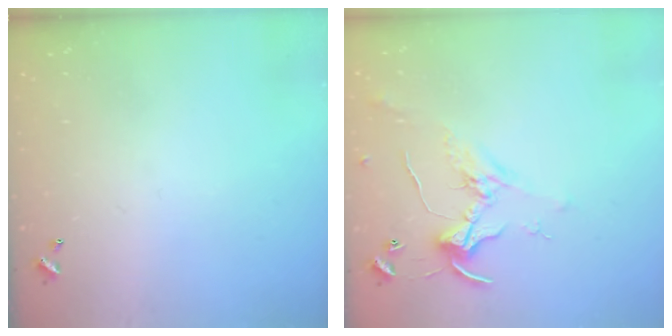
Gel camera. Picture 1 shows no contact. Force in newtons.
{"total": 1.6, "press": 1.5, "slide": 0.5}